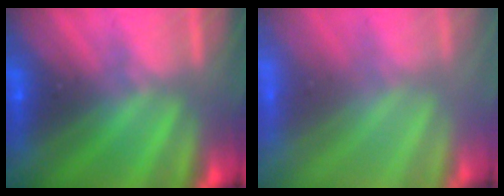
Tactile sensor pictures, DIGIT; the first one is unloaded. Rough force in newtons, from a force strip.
{"total": 9.1}